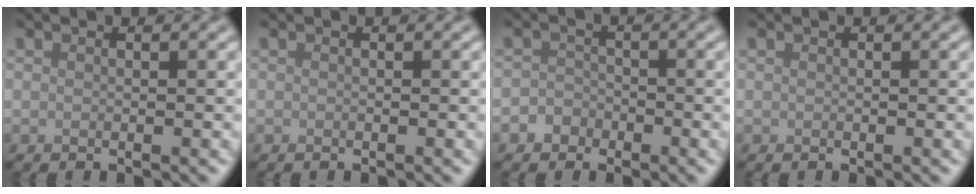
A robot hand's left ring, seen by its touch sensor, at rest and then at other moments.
{"total": 0.0}
{"total": 1.6, "force": [-1.0, 1.2, 0.2], "torque": [0.006, 0.005, -0.020]}
{"total": 0.0}